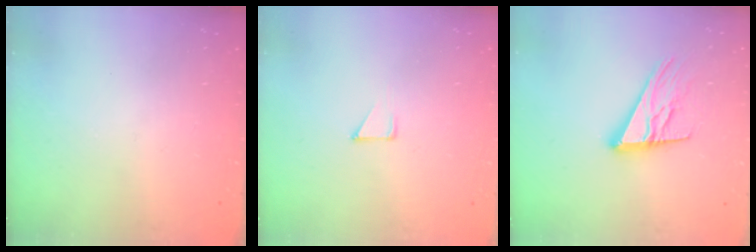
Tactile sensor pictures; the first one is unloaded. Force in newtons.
{"total": 4.8, "press": 4.8, "slide": 0.2}
{"total": 14.9, "press": 14.6, "slide": 2.9}